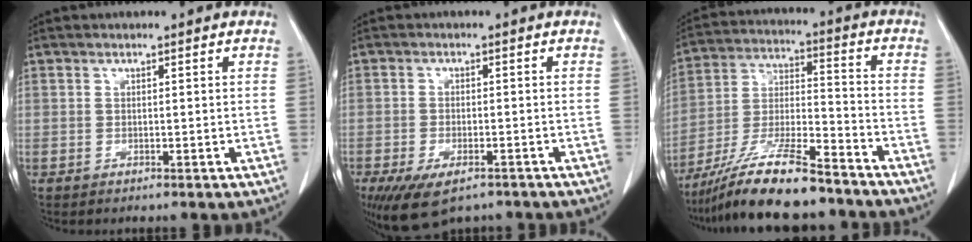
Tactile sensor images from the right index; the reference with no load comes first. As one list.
[{"total": 8.8, "force": [-6.0, 3.8, 5.3], "torque": [-0.093, -0.011, -0.093]}, {"total": 16.2, "force": [-13.0, 2.0, 9.4], "torque": [-0.190, -0.018, -0.234]}]